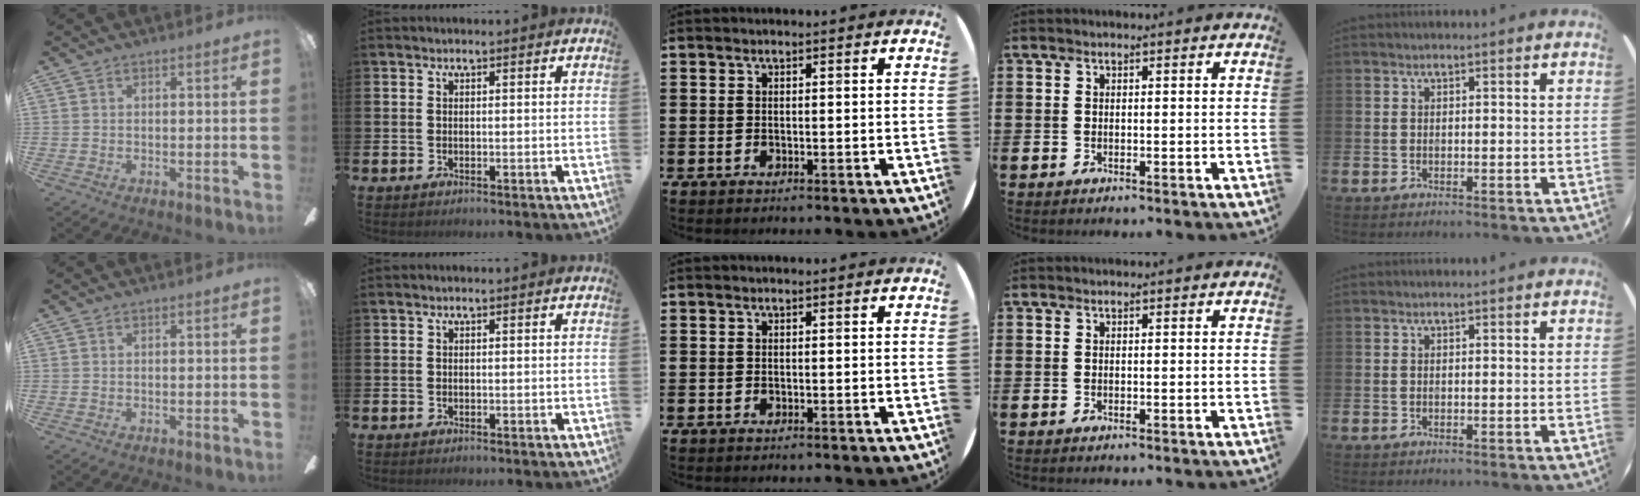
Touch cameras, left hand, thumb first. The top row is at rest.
{}